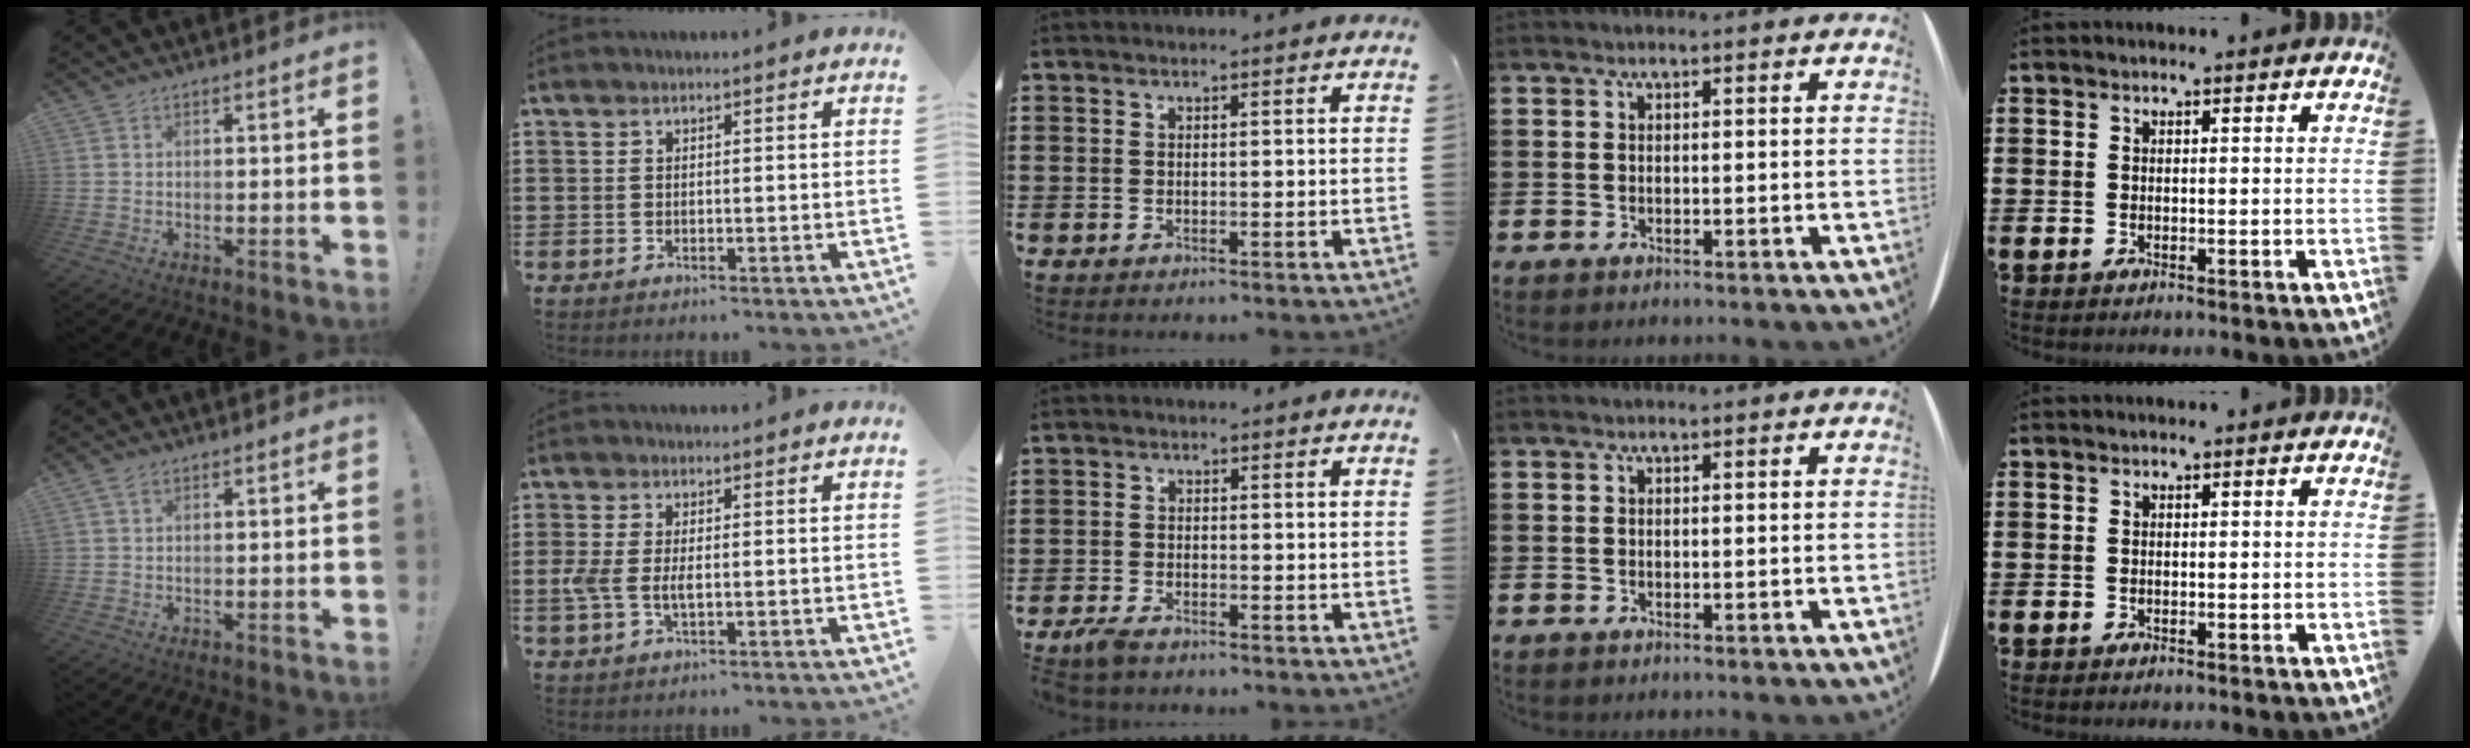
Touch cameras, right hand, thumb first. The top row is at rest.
{"thumb": {"total": 2.1, "force": [1.4, 1.0, 1.3], "torque": [-0.026, 0.002, 0.025]}, "index": {"total": 3.7, "force": [-0.4, 1.7, 3.2], "torque": [-0.079, -0.003, -0.014]}, "middle": {"total": 2.4, "force": [-1.9, 0.6, 1.2], "torque": [-0.037, -0.001, -0.042]}}